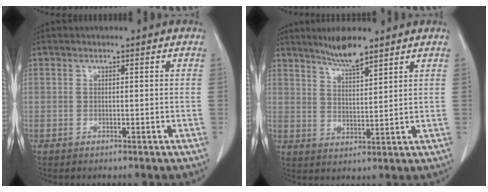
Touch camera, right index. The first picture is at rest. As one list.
[{"total": 5.9, "force": [4.9, 0.4, 3.3], "torque": [-0.065, -0.002, 0.091]}]